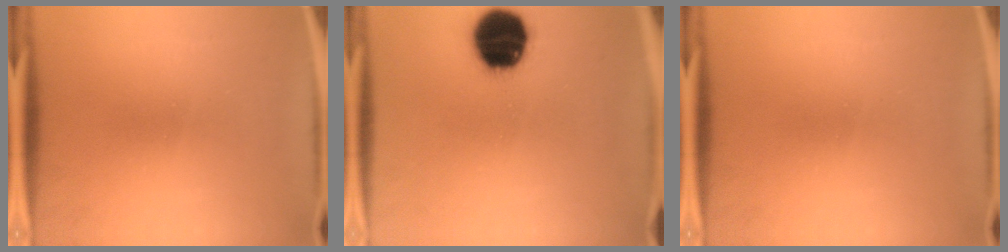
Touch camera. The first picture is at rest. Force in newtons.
{"total": 17.0}
{"total": 0.0}